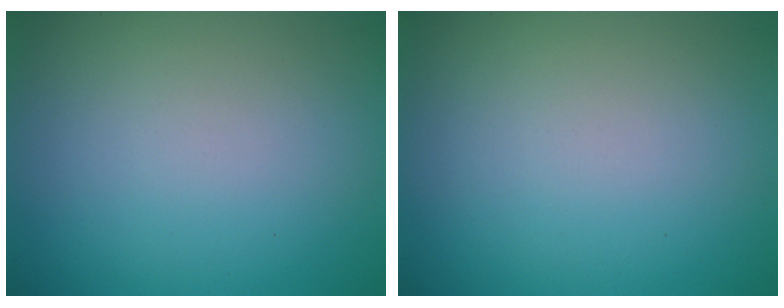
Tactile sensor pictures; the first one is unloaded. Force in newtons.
{"total": 0.0}